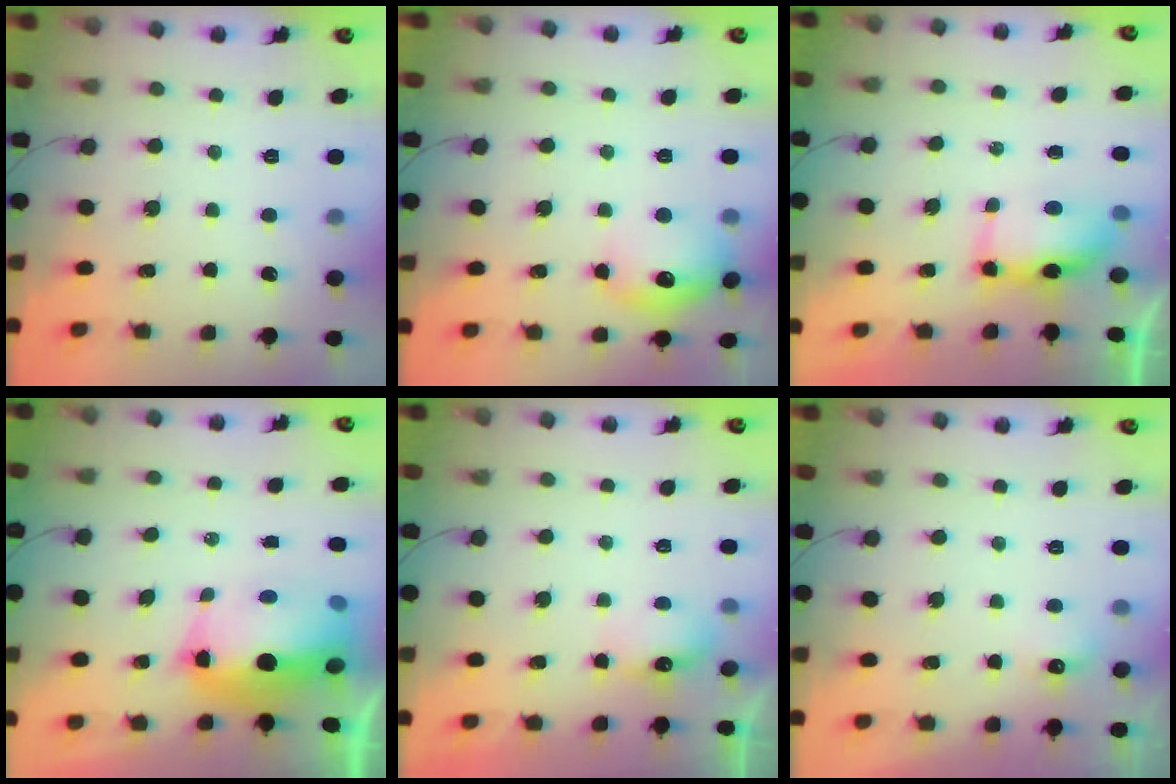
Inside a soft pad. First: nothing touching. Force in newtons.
{"total": 14.0, "press": 13.9, "slide": 0.9}
{"total": 8.1, "press": 7.3, "slide": 3.6}
{"total": 11.7, "press": 11.5, "slide": 2.4}
{"total": 5.3, "press": 5.2, "slide": 1.1}
{"total": 3.9, "press": 3.7, "slide": 1.0}